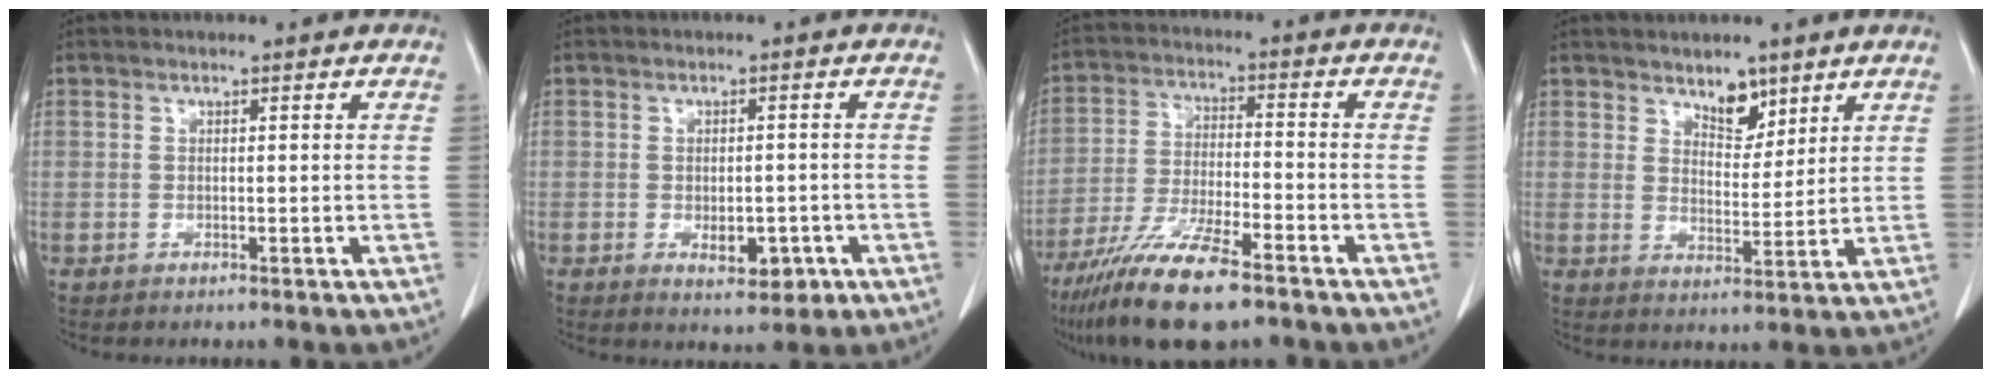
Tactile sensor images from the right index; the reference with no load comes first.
{"total": 4.6, "force": [-1.7, 2.3, 3.7], "torque": [-0.047, -0.002, -0.013]}
{"total": 13.6, "force": [-9.5, 2.0, 9.5], "torque": [-0.188, -0.034, -0.170]}
{"total": 4.8, "force": [3.5, 2.3, 2.3], "torque": [-0.030, -0.006, 0.061]}